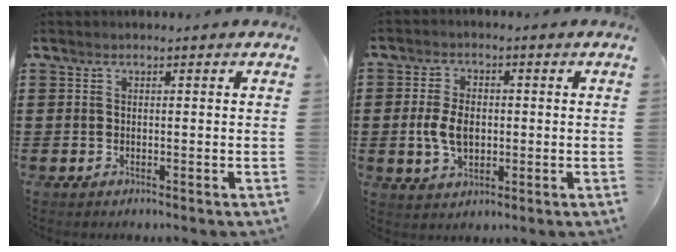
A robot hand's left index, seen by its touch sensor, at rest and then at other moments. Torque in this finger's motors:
{"motor_torque": [0.83, 0.62, 0.36, 0.09]}